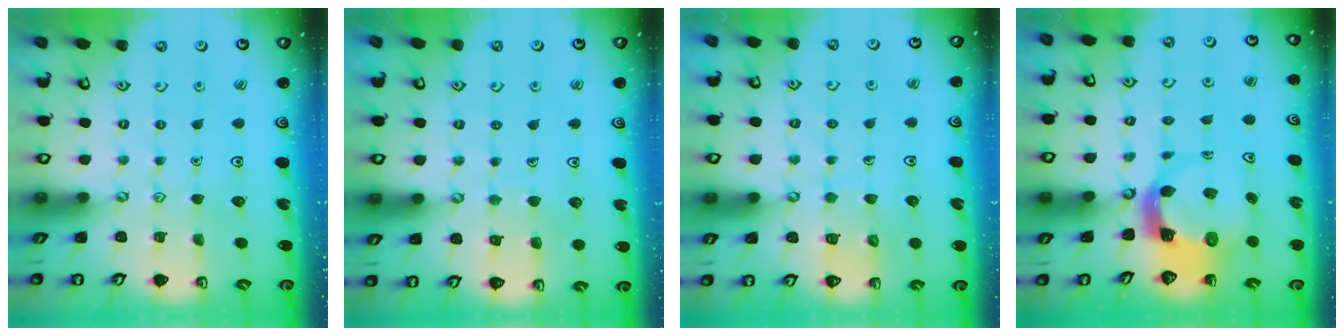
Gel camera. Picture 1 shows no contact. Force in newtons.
{"total": 5.4, "press": 5.4, "slide": 0.4}
{"total": 6.4, "press": 6.4, "slide": 0.5}
{"total": 4.7, "press": 4.6, "slide": 0.7}